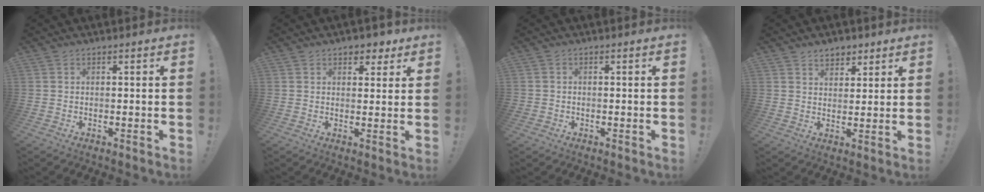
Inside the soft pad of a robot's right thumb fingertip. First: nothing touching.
{"total": 4.6, "force": [3.1, 2.9, 1.8], "torque": [-0.003, -0.018, 0.051]}
{"total": 1.2, "force": [-0.3, 1.2, 0.1], "torque": [-0.006, 0.006, -0.004]}
{"total": 4.7, "force": [3.5, 3.0, 0.9], "torque": [0.002, -0.024, 0.061]}